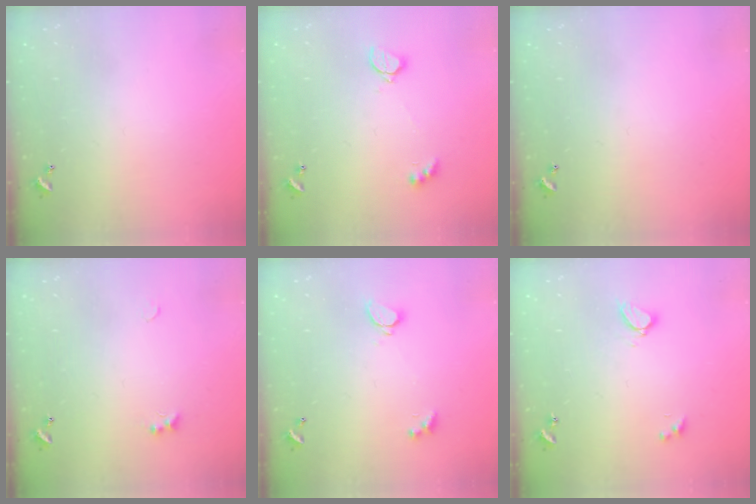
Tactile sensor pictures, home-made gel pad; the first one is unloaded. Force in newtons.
{"total": 2.4, "press": 2.3, "slide": 0.8}
{"total": 0.0}
{"total": 1.8, "press": 1.7, "slide": 0.4}
{"total": 1.7, "press": 1.7, "slide": 0.3}
{"total": 3.1, "press": 3.1, "slide": 0.3}